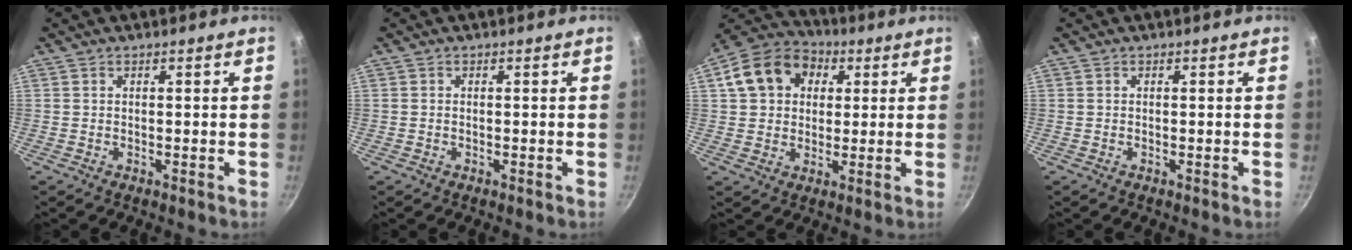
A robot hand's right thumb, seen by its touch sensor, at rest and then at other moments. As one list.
[{"total": 0.0}, {"total": 14.0, "force": [3.8, 11.1, 7.6], "torque": [-0.110, 0.026, 0.047]}, {"total": 0.0}]